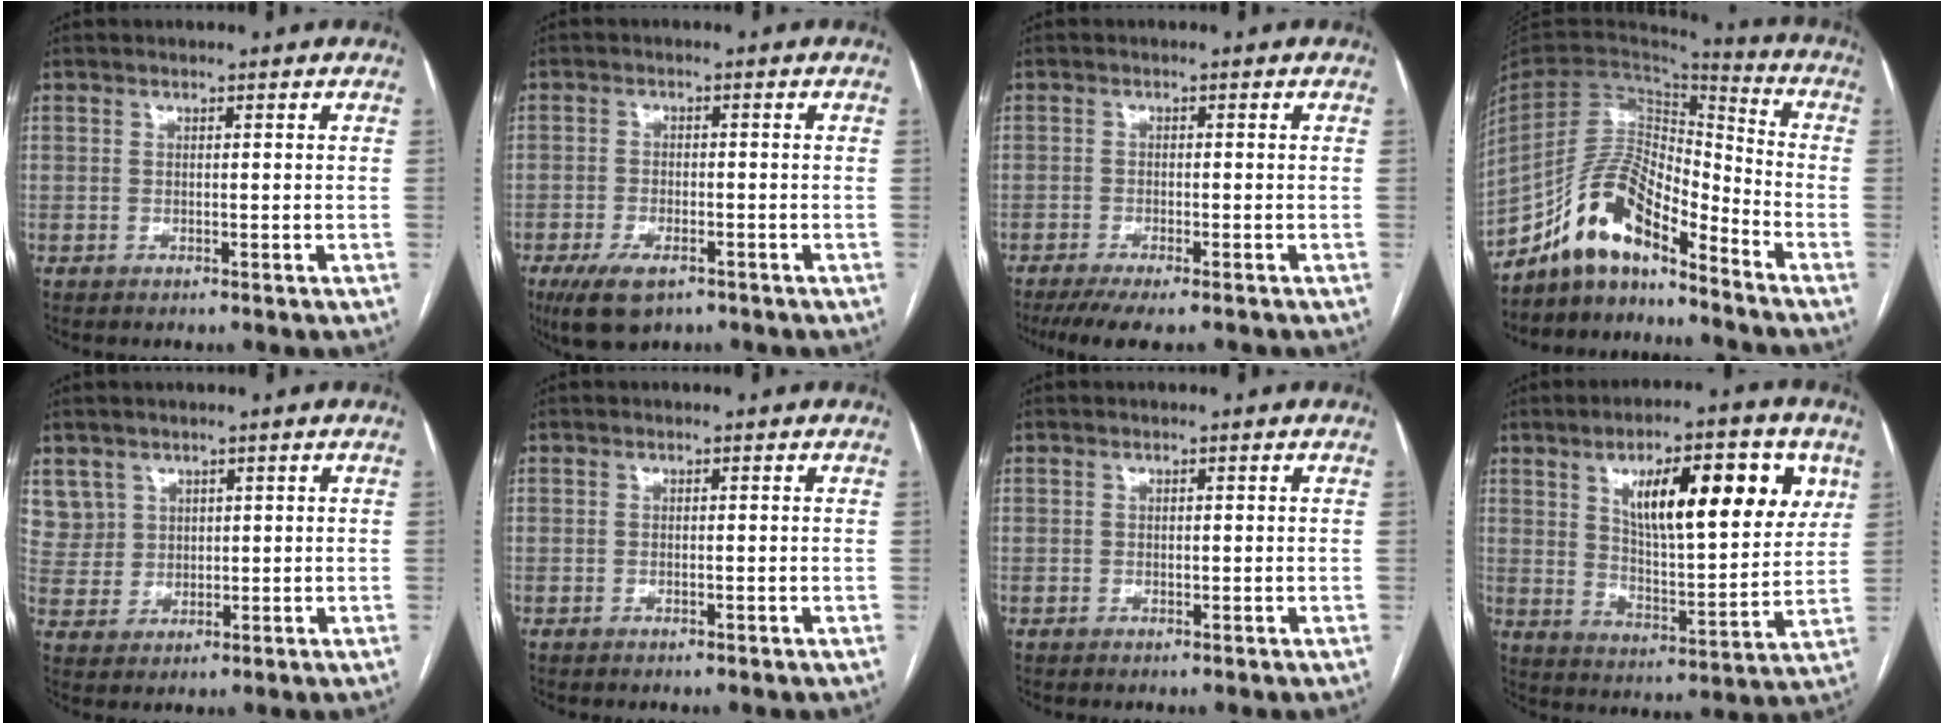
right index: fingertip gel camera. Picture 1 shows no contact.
{"total": 6.4, "force": [-4.0, 2.7, 4.1], "torque": [-0.081, -0.008, -0.065]}
{"total": 7.3, "force": [-6.1, 0.8, 4.0], "torque": [-0.057, -0.014, -0.098]}
{"total": 13.1, "force": [-10.5, 3.4, 7.0], "torque": [-0.135, 0.032, -0.193]}
{"total": 5.7, "force": [3.1, 4.7, 0.0], "torque": [0.004, 0.008, 0.071]}
{"total": 0.0}
{"total": 0.0}
{"total": 17.8, "force": [7.5, 5.2, 15.2], "torque": [-0.225, 0.009, 0.120]}